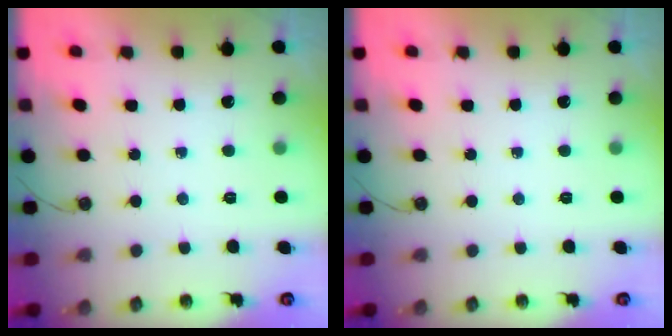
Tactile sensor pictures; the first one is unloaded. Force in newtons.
{"total": 0.0}